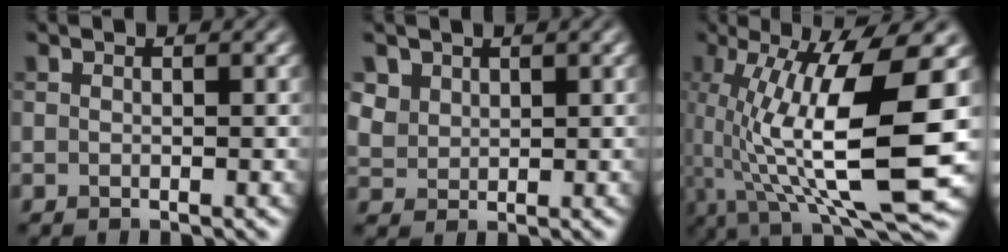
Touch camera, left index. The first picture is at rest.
{"total": 2.9, "force": [1.8, 2.1, 0.8], "torque": [-0.028, -0.006, 0.053]}
{"total": 13.0, "force": [-0.5, 3.4, 12.5], "torque": [-0.229, -0.007, 0.002]}